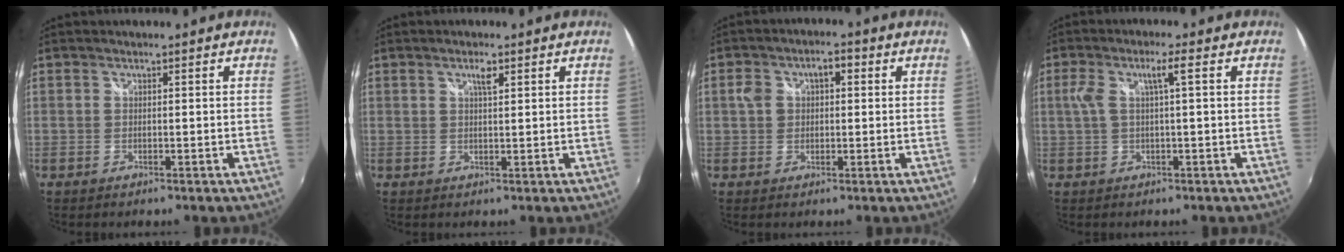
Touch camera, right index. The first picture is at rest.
{"total": 2.1, "force": [1.2, 0.4, 1.6], "torque": [-0.027, 0.002, 0.019]}
{"total": 5.0, "force": [1.0, 3.6, 3.4], "torque": [-0.060, 0.019, 0.015]}
{"total": 4.6, "force": [0.9, 0.1, 4.5], "torque": [-0.090, 0.005, 0.022]}